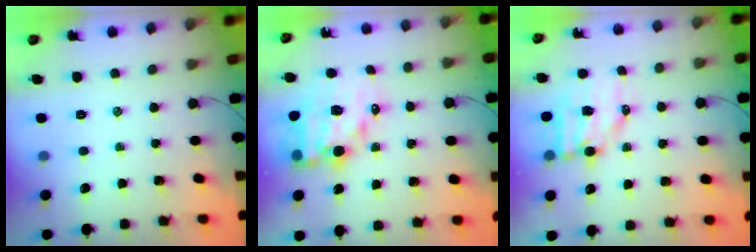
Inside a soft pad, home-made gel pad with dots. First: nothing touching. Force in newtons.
{"total": 14.7, "press": 14.3, "slide": 3.5}
{"total": 9.0, "press": 8.9, "slide": 1.1}